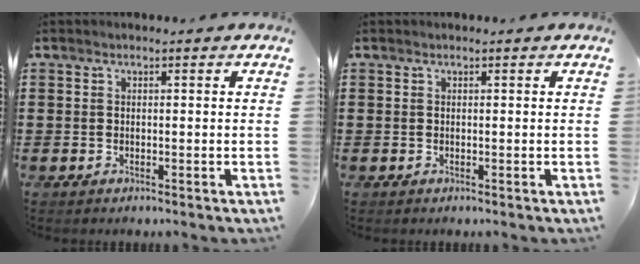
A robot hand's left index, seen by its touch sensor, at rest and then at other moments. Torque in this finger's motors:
{"motor_torque": [0.61, 0.70, 0.04, 0.01]}